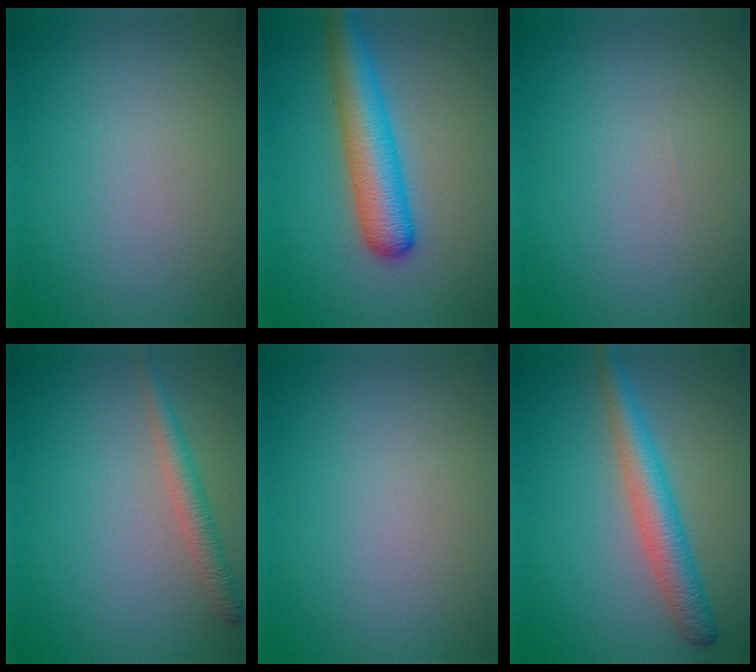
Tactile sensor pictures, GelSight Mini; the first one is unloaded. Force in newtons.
{"total": 5.7, "press": 5.7, "slide": 0.2}
{"total": 0.0}
{"total": 2.3, "press": 2.3, "slide": 0.1}
{"total": 0.0}
{"total": 4.2, "press": 4.2, "slide": 0.1}